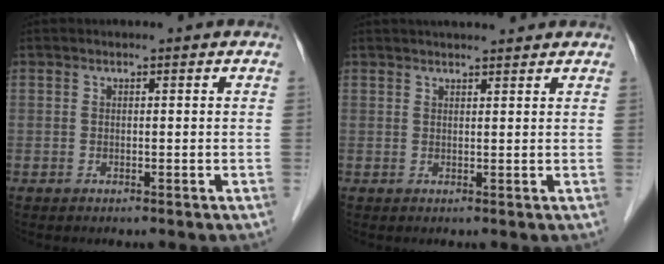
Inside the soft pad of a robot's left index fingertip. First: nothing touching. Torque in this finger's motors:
{"motor_torque": [0.04, -0.44, 0.16, 0.04]}